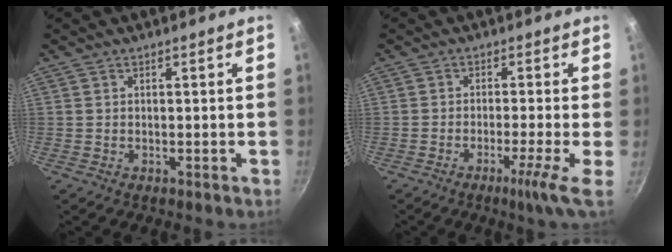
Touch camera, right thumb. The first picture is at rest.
{"total": 6.0, "force": [-2.4, -0.6, 5.4], "torque": [-0.098, -0.001, -0.043]}